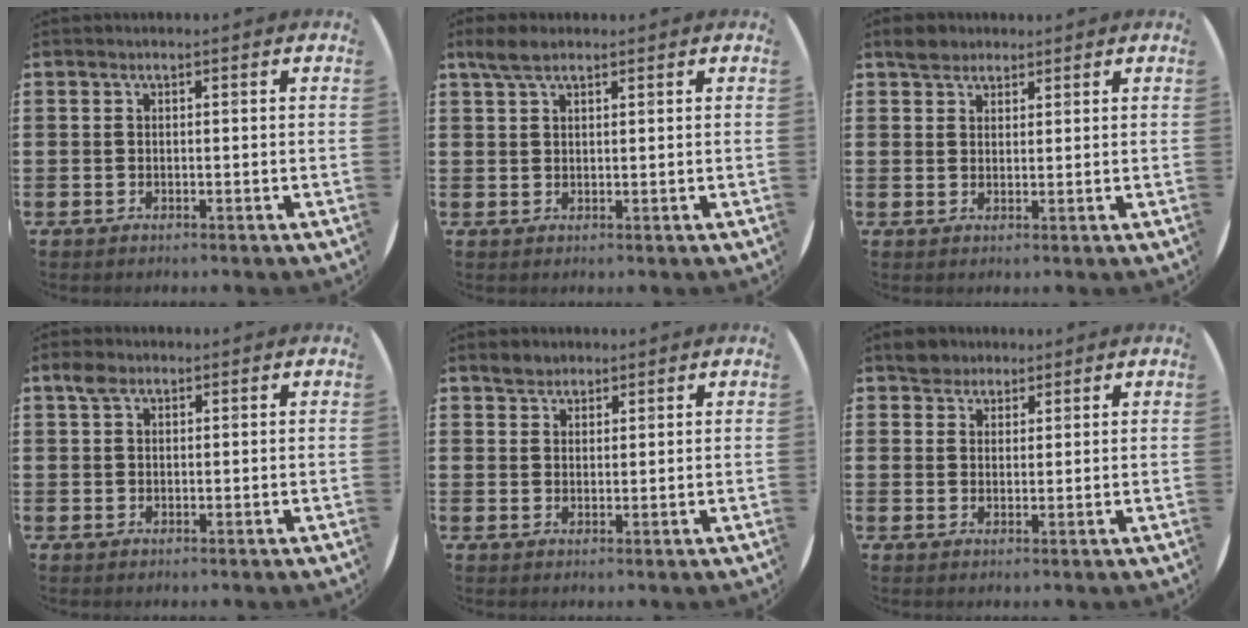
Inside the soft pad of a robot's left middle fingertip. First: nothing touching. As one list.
[{"total": 3.0, "force": [2.2, 1.0, 1.7], "torque": [-0.039, 0.007, 0.040]}, {"total": 2.5, "force": [2.2, 1.1, 0.2], "torque": [0.007, 0.001, 0.039]}, {"total": 1.8, "force": [1.2, 1.1, 0.8], "torque": [-0.011, 0.002, 0.021]}, {"total": 2.3, "force": [2.1, 1.0, 0.1], "torque": [0.003, 0.000, 0.041]}, {"total": 3.1, "force": [2.7, 1.4, 0.0], "torque": [-0.001, 0.005, 0.053]}]